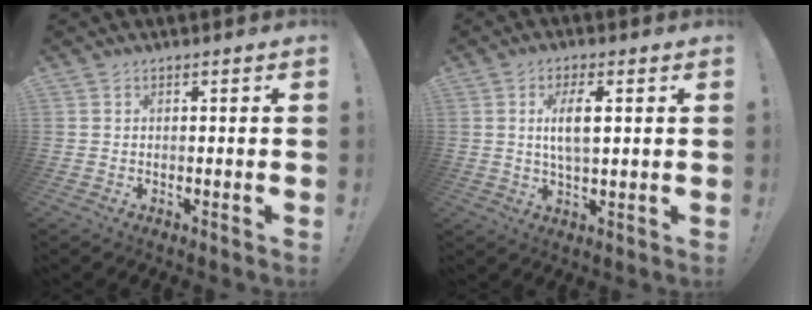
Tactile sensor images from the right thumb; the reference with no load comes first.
{"total": 7.2, "force": [1.6, 2.6, 6.5], "torque": [-0.108, -0.006, 0.021]}